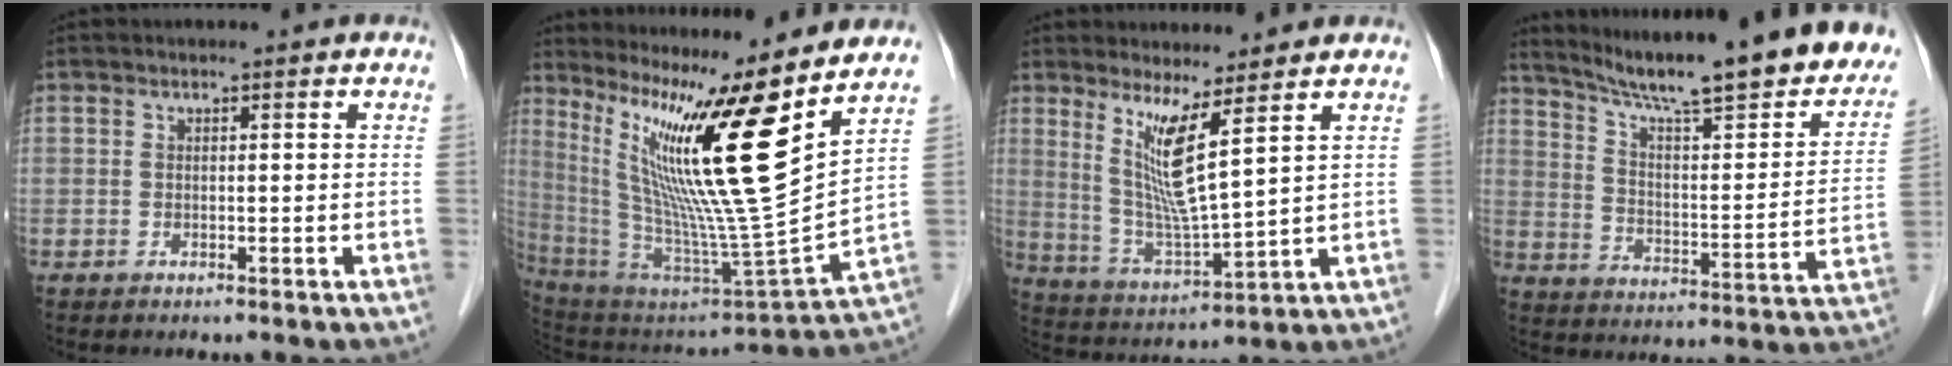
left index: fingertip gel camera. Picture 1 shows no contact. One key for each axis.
{"total": 21.8, "fx": 11.2, "fy": -1.0, "fz": 18.6, "tx": -0.327, "ty": -0.026, "tz": 0.187}
{"total": 8.4, "fx": 4.1, "fy": -0.6, "fz": 7.3, "tx": -0.145, "ty": -0.027, "tz": 0.087}
{"total": 27.7, "fx": 23.3, "fy": 3.2, "fz": 14.7, "tx": -0.226, "ty": -0.048, "tz": 0.310}